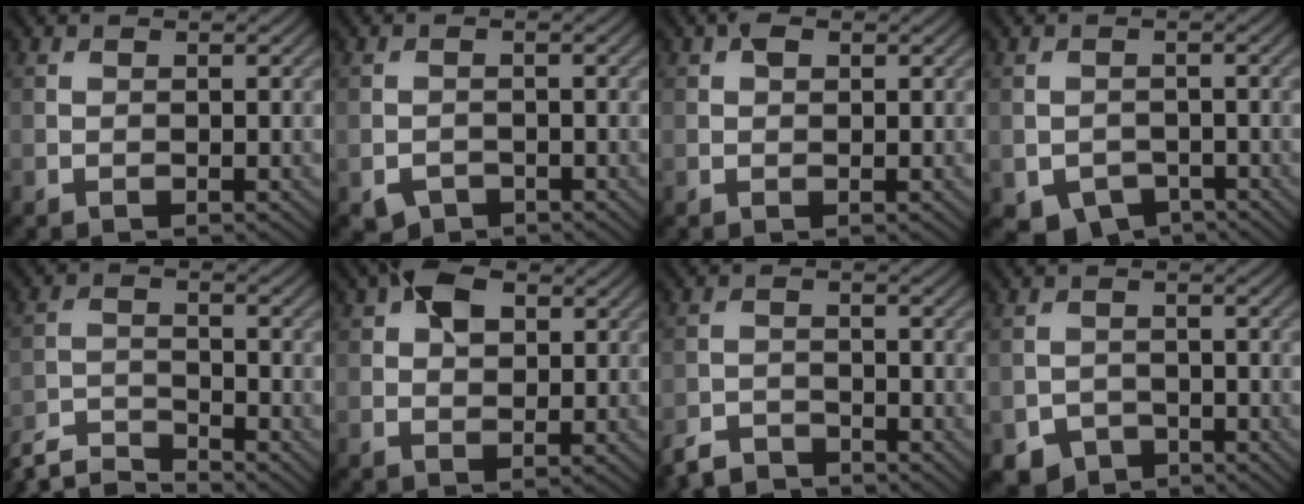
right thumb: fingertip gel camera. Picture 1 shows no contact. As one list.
[{"total": 1.8, "force": [-1.3, 1.1, 0.5], "torque": [-0.009, -0.005, -0.024]}, {"total": 1.3, "force": [0.6, 0.8, 0.8], "torque": [-0.014, 0.002, 0.009]}, {"total": 3.9, "force": [-2.4, 2.6, 1.5], "torque": [-0.030, -0.016, -0.039]}, {"total": 6.5, "force": [-6.1, 1.0, 2.0], "torque": [-0.043, -0.011, -0.122]}, {"total": 4.6, "force": [1.8, 2.9, 3.1], "torque": [-0.055, 0.009, 0.025]}, {"total": 3.8, "force": [-3.6, 0.9, 0.8], "torque": [-0.014, -0.005, -0.076]}, {"total": 3.4, "force": [-2.5, 2.1, 0.8], "torque": [-0.012, -0.006, -0.047]}]